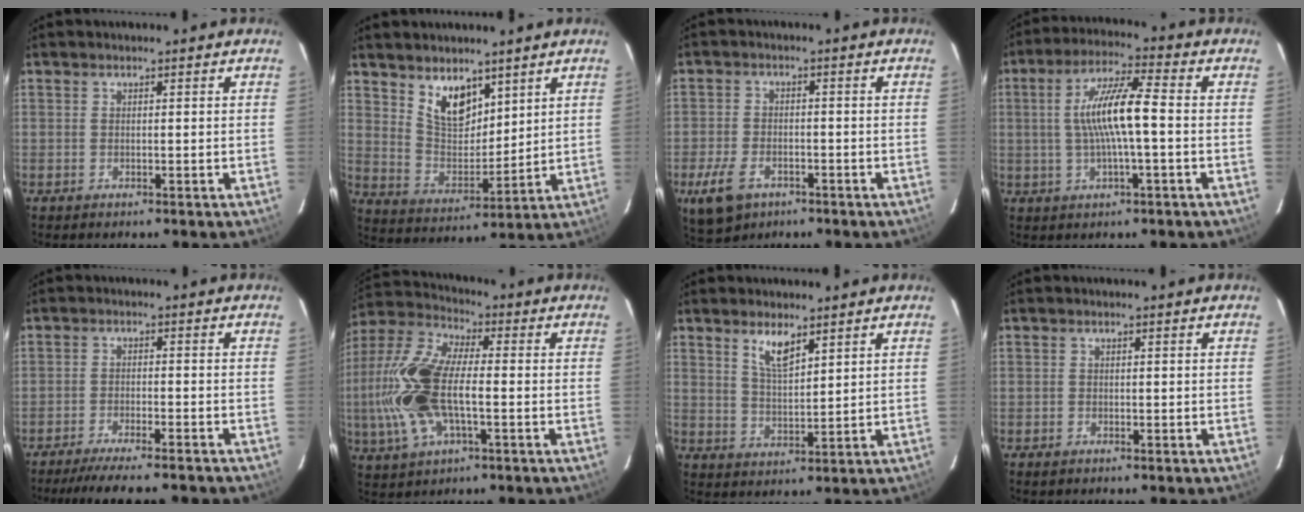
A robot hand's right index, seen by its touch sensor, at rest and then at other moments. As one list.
[{"total": 9.5, "force": [6.3, 5.1, 5.0], "torque": [-0.081, 0.000, 0.128]}, {"total": 8.8, "force": [-4.9, 5.3, 4.9], "torque": [-0.125, -0.011, -0.084]}, {"total": 10.2, "force": [-0.4, 1.2, 10.1], "torque": [-0.187, 0.012, -0.006]}, {"total": 11.7, "force": [-10.5, 1.2, 5.1], "torque": [-0.106, -0.017, -0.156]}, {"total": 18.8, "force": [-2.6, 8.3, 16.7], "torque": [-0.361, 0.001, -0.054]}, {"total": 5.4, "force": [3.6, 1.7, 3.7], "torque": [-0.068, -0.003, 0.071]}, {"total": 0.8, "force": [-0.6, 0.5, 0.2], "torque": [-0.005, -0.001, -0.010]}]